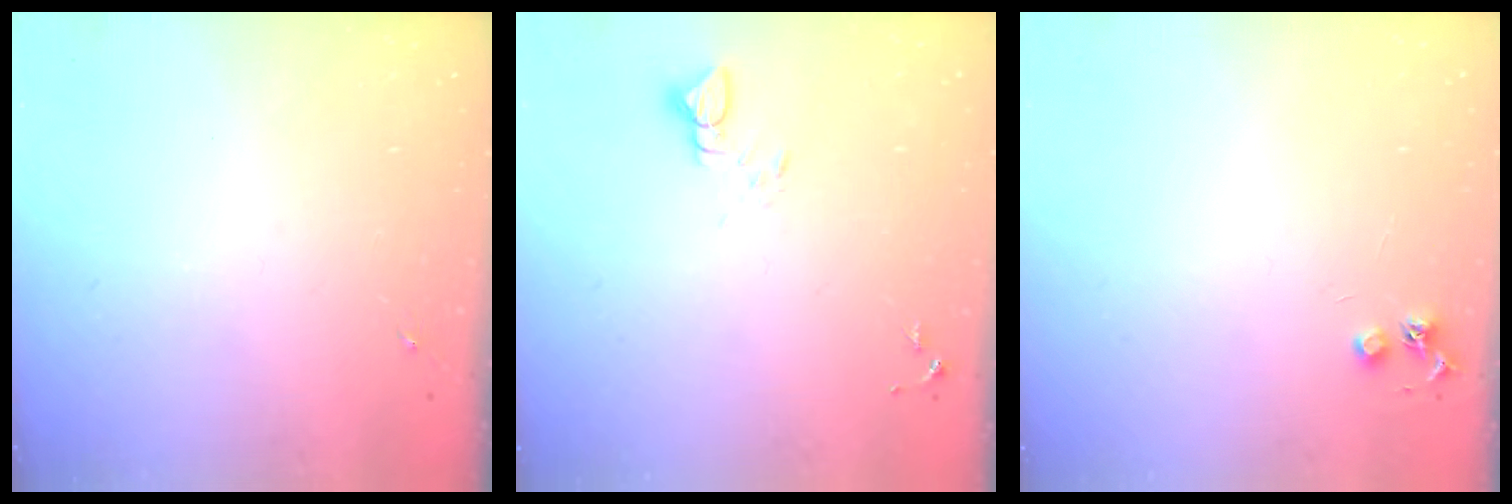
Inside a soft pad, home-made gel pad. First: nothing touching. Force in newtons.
{"total": 3.1, "press": 3.1, "slide": 0.1}
{"total": 4.1, "press": 4.1, "slide": 0.5}